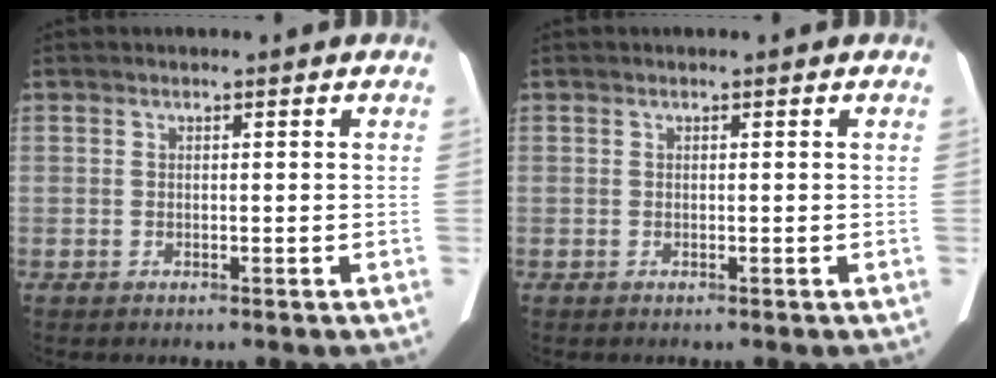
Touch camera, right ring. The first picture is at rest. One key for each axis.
{"total": 0.0}